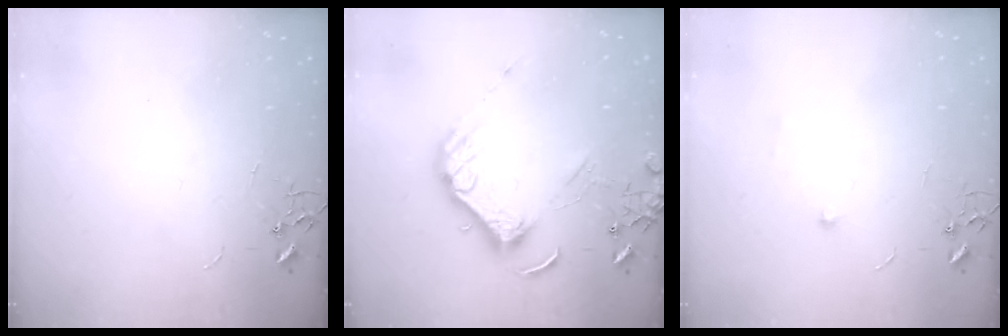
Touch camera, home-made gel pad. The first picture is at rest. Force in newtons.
{"total": 13.8, "press": 13.7, "slide": 2.2}
{"total": 5.0, "press": 4.8, "slide": 1.3}